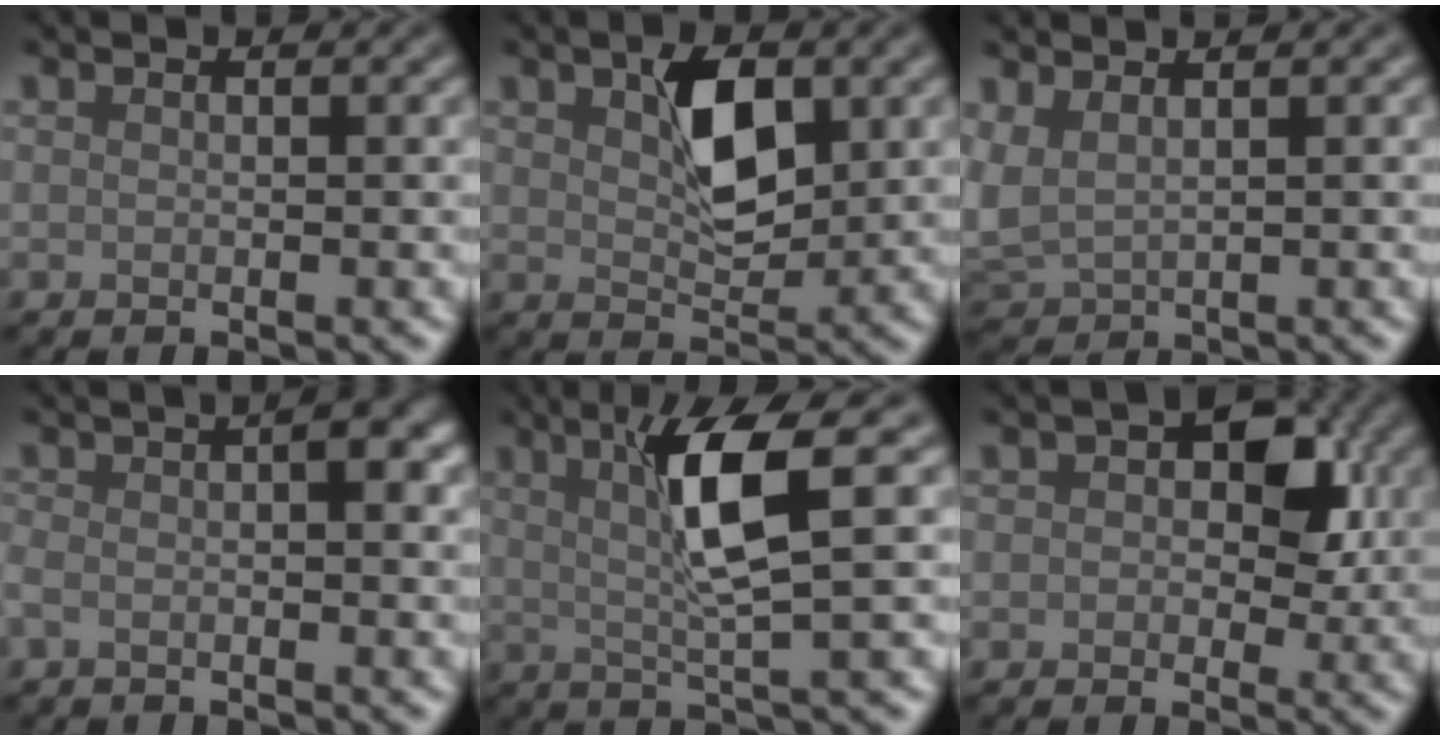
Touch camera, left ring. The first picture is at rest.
{"total": 4.4, "force": [1.4, 2.3, 3.5], "torque": [-0.062, 0.003, 0.029]}
{"total": 2.2, "force": [1.1, 1.3, 1.4], "torque": [-0.046, -0.003, 0.030]}
{"total": 2.6, "force": [-0.6, 1.0, 2.3], "torque": [-0.043, 0.009, -0.016]}
{"total": 5.5, "force": [1.5, 0.5, 5.3], "torque": [-0.102, 0.012, 0.034]}
{"total": 4.5, "force": [0.8, 3.2, 3.1], "torque": [-0.023, 0.007, 0.007]}